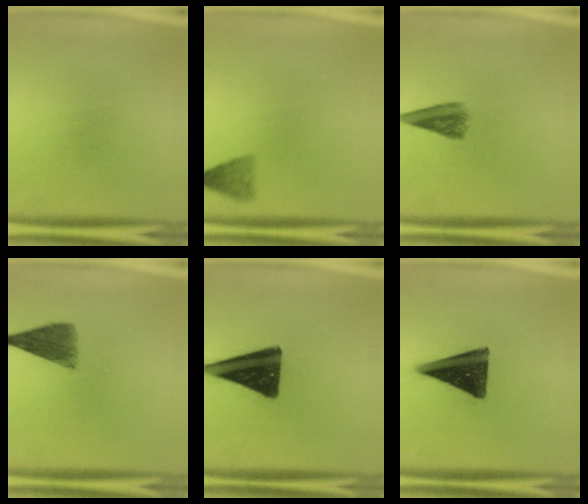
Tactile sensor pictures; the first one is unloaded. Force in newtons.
{"total": 2.5}
{"total": 4.5}
{"total": 5.8}
{"total": 16.4}
{"total": 14.3}